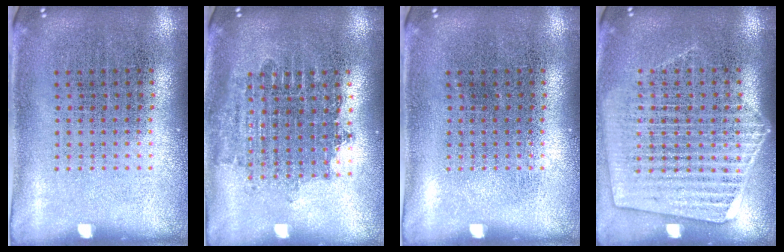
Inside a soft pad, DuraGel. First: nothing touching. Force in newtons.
{"total": 1.8, "press": 1.4, "slide": 1.1}
{"total": 0.0}
{"total": 1.7, "press": 1.6, "slide": 0.7}